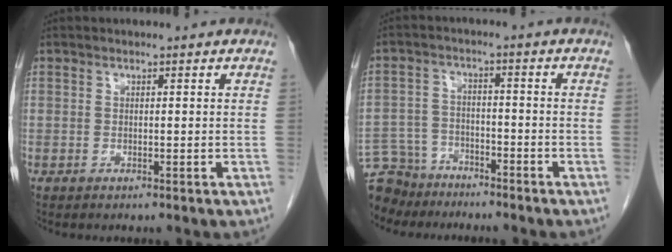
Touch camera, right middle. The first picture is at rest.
{"total": 10.2, "force": [-9.0, 4.6, 1.1], "torque": [-0.037, 0.008, -0.156]}